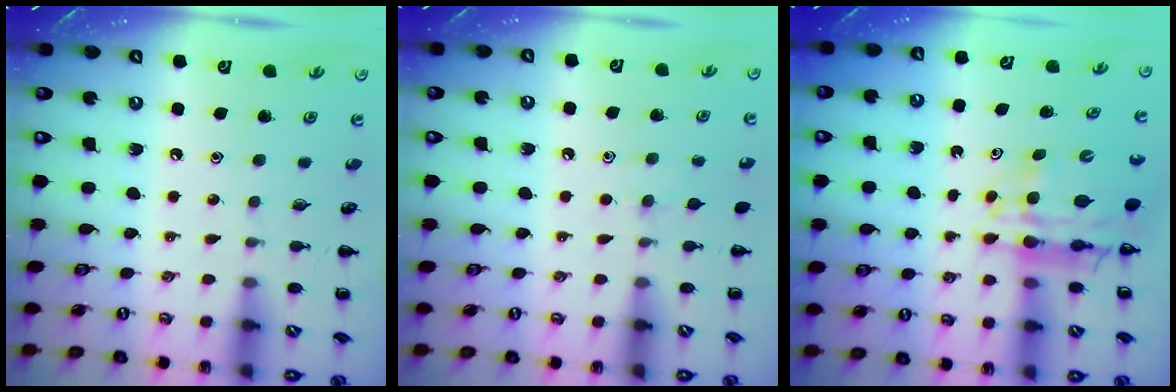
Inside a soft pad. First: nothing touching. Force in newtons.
{"total": 5.0, "press": 4.6, "slide": 1.9}
{"total": 11.3, "press": 10.6, "slide": 3.8}